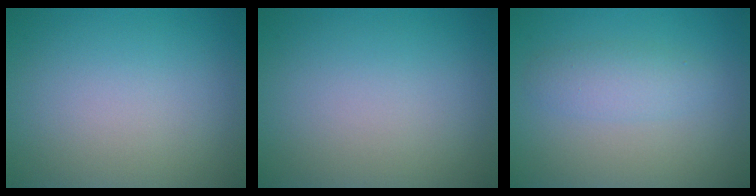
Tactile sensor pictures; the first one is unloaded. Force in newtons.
{"total": 0.0}
{"total": 2.4, "press": 2.4, "slide": 0.0}